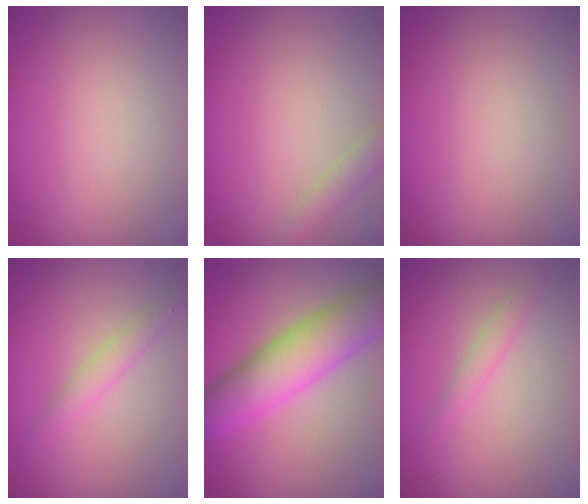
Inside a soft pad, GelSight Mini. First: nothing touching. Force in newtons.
{"total": 1.5, "press": 1.5, "slide": 0.1}
{"total": 0.0}
{"total": 1.7, "press": 1.7, "slide": 0.0}
{"total": 8.1, "press": 8.1, "slide": 0.2}
{"total": 1.2, "press": 1.2, "slide": 0.1}